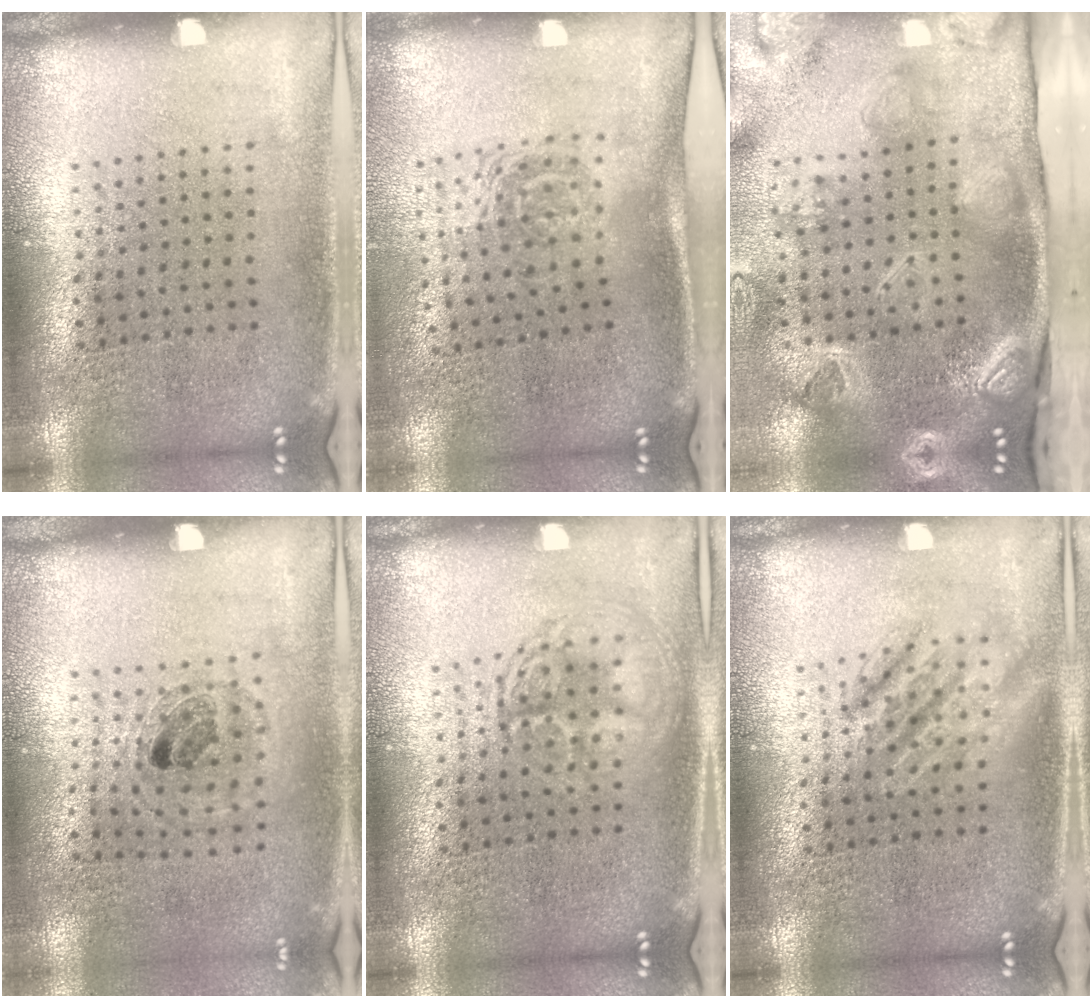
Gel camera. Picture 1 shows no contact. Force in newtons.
{"total": 1.6, "press": 1.1, "slide": 1.1}
{"total": 4.4, "press": 3.1, "slide": 3.0}
{"total": 0.8, "press": 0.8, "slide": 0.3}
{"total": 2.6, "press": 2.6, "slide": 0.4}
{"total": 2.6, "press": 2.5, "slide": 0.3}